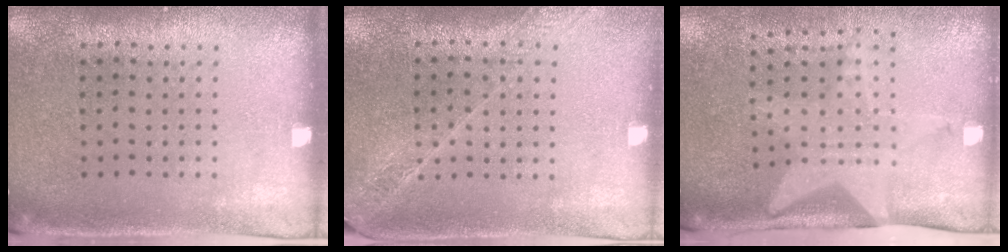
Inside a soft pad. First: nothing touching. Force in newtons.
{"total": 1.6, "press": 1.5, "slide": 0.6}
{"total": 2.1, "press": 1.6, "slide": 1.3}